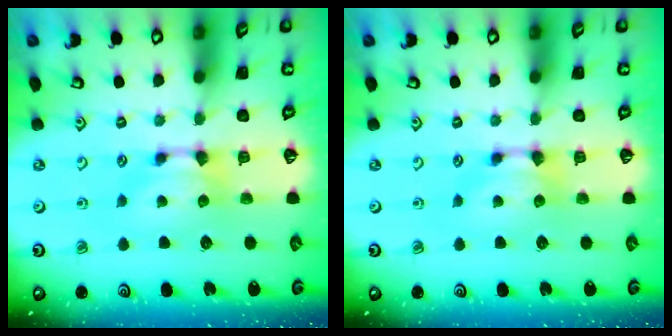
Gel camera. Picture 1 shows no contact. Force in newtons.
{"total": 0.0}